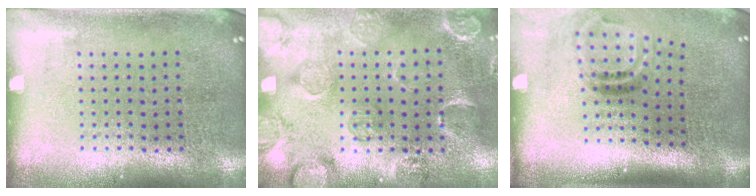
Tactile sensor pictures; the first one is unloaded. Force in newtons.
{"total": 2.8, "press": 1.9, "slide": 2.1}
{"total": 2.0, "press": 1.2, "slide": 1.6}